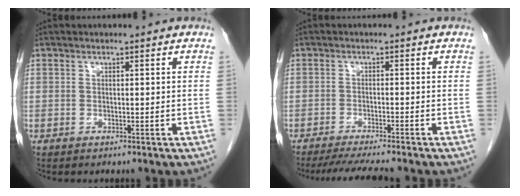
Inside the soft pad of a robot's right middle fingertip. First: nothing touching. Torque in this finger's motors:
{"motor_torque": [0.18, -0.17, 0.06, 0.02]}